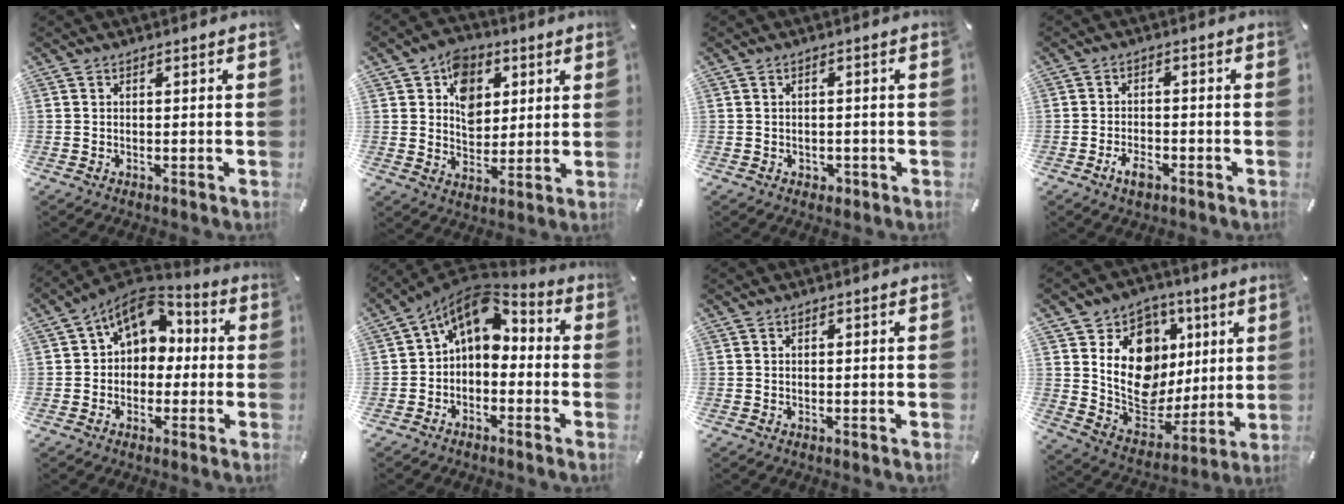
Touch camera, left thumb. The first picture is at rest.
{"total": 9.3, "force": [3.2, 7.6, 4.4], "torque": [-0.059, -0.003, 0.055]}
{"total": 1.6, "force": [-0.5, 1.4, 0.6], "torque": [-0.011, 0.005, -0.012]}
{"total": 4.2, "force": [-2.4, 2.2, 2.7], "torque": [-0.057, 0.008, -0.045]}
{"total": 10.7, "force": [3.1, 8.3, 6.0], "torque": [-0.107, -0.010, 0.059]}
{"total": 8.7, "force": [2.7, 6.0, 5.7], "torque": [-0.112, -0.022, 0.048]}
{"total": 0.0}
{"total": 17.4, "force": [4.0, 14.5, 8.8], "torque": [-0.139, -0.027, 0.081]}